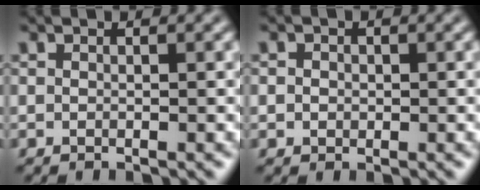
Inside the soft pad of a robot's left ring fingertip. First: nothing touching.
{"total": 1.3, "force": [0.3, 1.1, 0.5], "torque": [-0.003, 0.005, -0.002]}